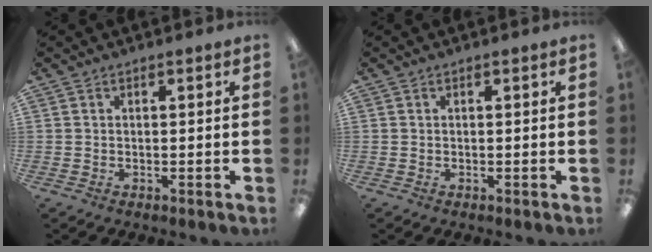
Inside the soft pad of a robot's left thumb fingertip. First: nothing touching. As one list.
[{"total": 0.0}]